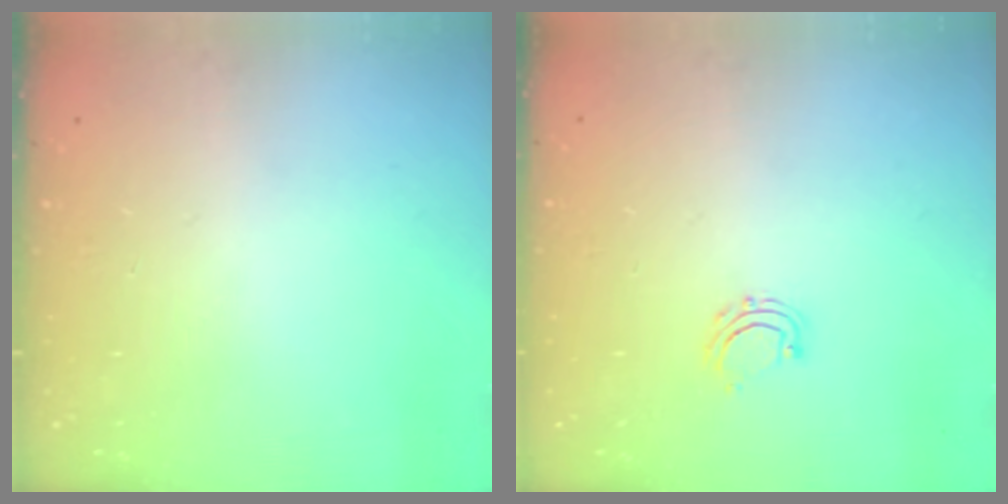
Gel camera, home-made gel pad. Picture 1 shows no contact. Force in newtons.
{"total": 5.1, "press": 5.1, "slide": 0.7}